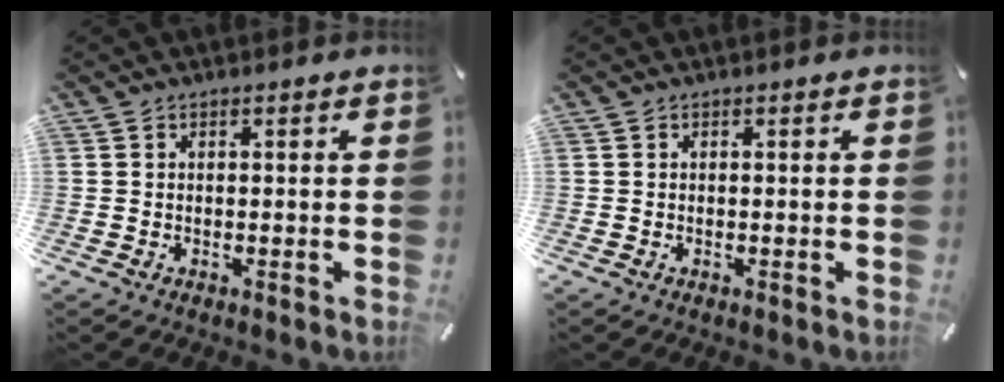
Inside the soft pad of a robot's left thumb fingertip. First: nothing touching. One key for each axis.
{"total": 0.0}